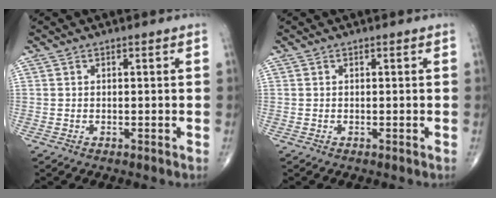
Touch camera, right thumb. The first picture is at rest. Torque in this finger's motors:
{"motor_torque": [0.00, 0.00, 0.00, 0.00, 0.01]}